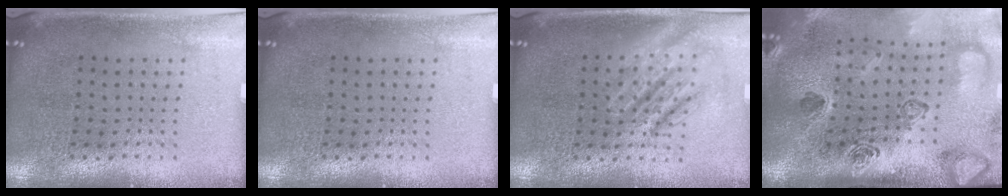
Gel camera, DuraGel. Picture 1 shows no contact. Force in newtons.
{"total": 0.0}
{"total": 2.8, "press": 2.8, "slide": 0.3}
{"total": 4.9, "press": 3.3, "slide": 3.6}